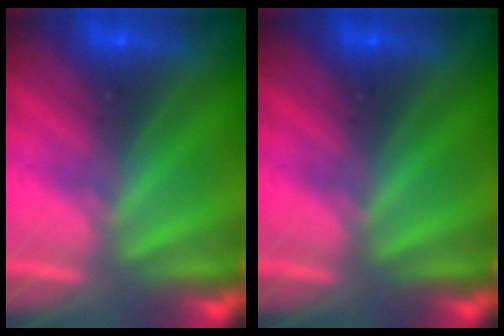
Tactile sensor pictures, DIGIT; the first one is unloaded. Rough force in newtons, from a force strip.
{"total": 0.0}